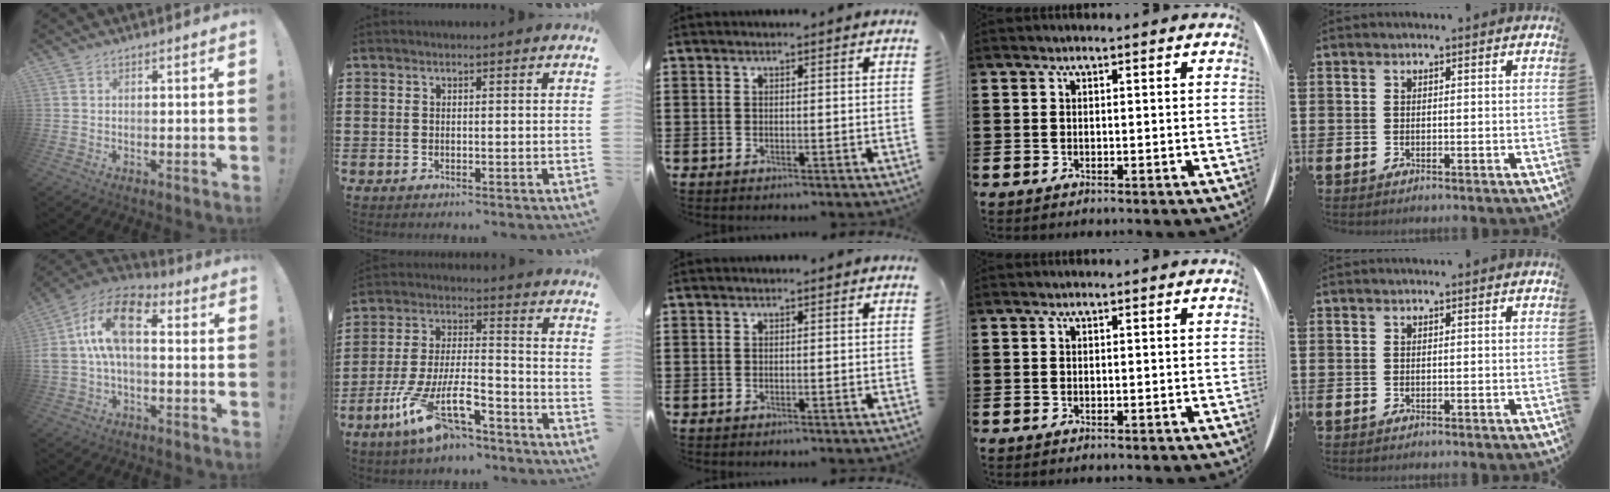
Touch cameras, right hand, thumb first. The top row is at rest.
{"thumb": {"total": 16.2, "force": [2.6, 8.9, 13.3], "torque": [-0.256, 0.015, 0.048]}, "index": {"total": 12.1, "force": [-7.8, 3.6, 8.6], "torque": [-0.185, 0.005, -0.152]}}